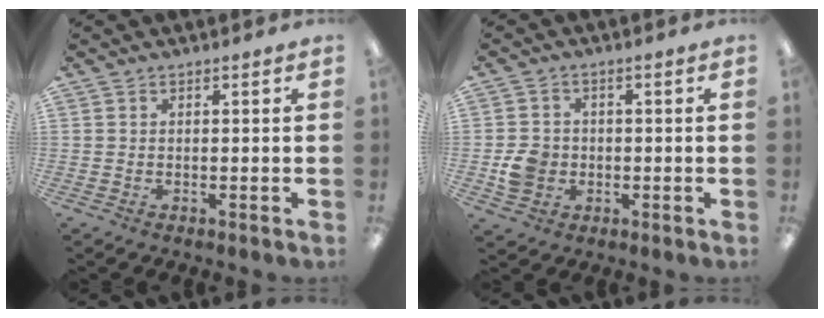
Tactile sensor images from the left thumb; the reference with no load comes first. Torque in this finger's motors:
{"motor_torque": [-0.24, 0.25, -0.03, -0.01, 0.00]}